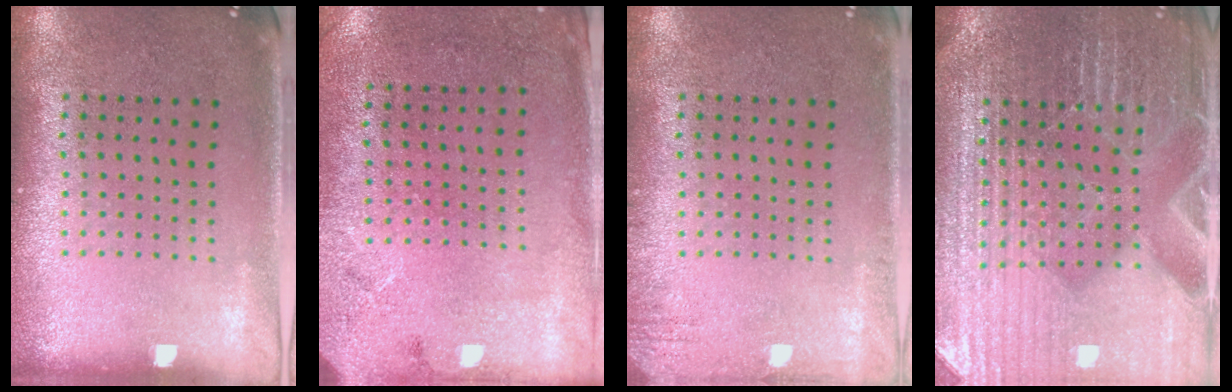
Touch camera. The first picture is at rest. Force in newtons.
{"total": 2.7, "press": 2.2, "slide": 1.7}
{"total": 1.5, "press": 1.5, "slide": 0.2}
{"total": 4.8, "press": 4.6, "slide": 1.4}